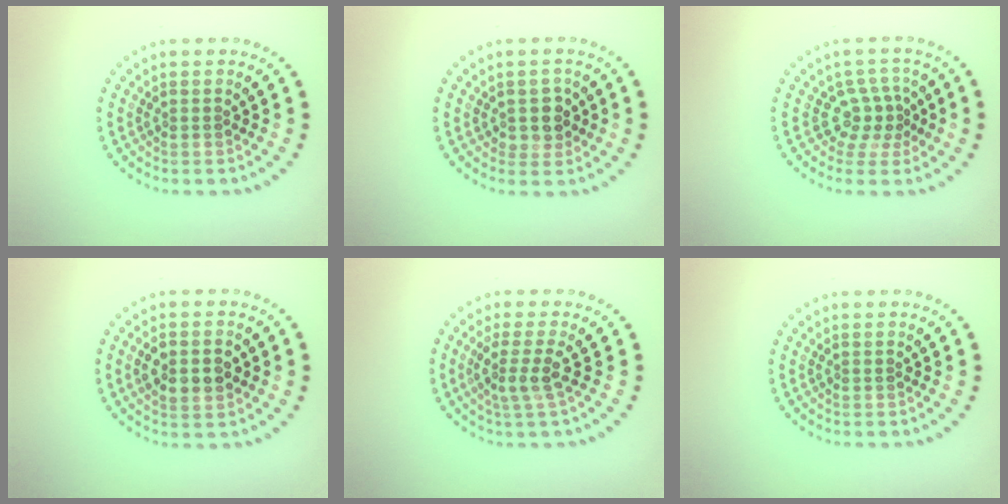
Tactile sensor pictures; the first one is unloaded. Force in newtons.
{"total": 2.2, "press": 2.0, "slide": 0.9}
{"total": 2.7, "press": 1.9, "slide": 1.9}
{"total": 3.7, "press": 3.6, "slide": 0.3}
{"total": 2.5, "press": 2.0, "slide": 1.6}
{"total": 0.0}